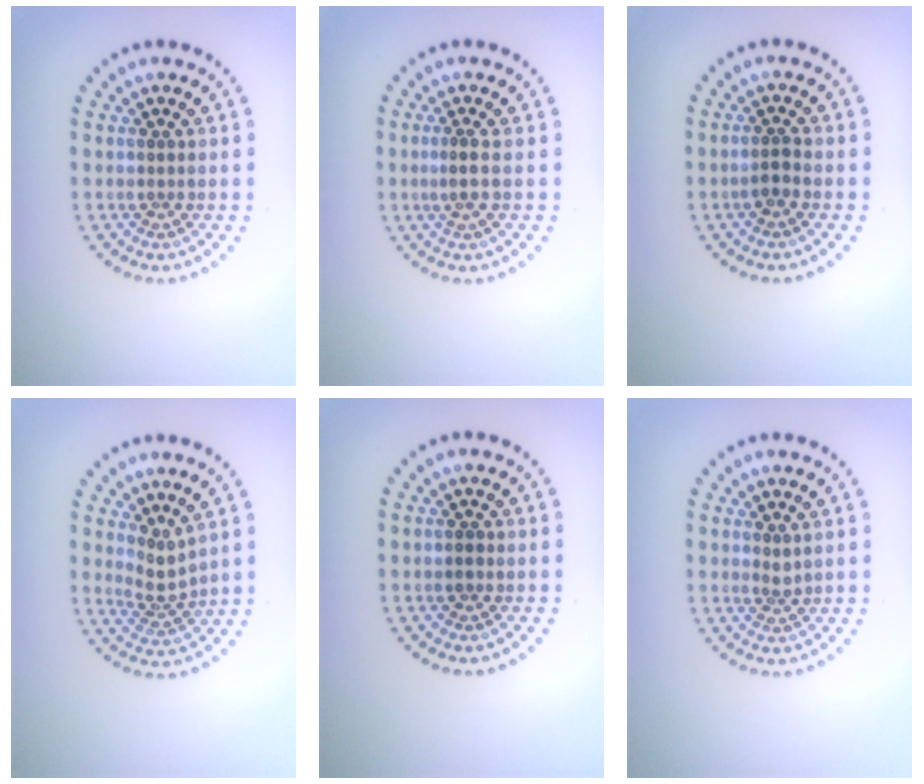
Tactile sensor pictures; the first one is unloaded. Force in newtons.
{"total": 1.4, "press": 1.3, "slide": 0.7}
{"total": 1.3, "press": 1.1, "slide": 0.6}
{"total": 2.2, "press": 1.5, "slide": 1.6}
{"total": 0.9, "press": 0.8, "slide": 0.3}
{"total": 0.9, "press": 0.7, "slide": 0.6}